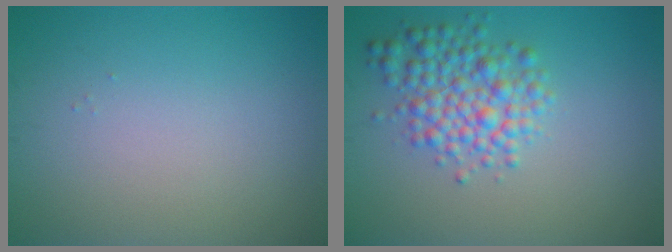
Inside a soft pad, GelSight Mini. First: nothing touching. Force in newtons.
{"total": 4.5, "press": 4.5, "slide": 0.1}